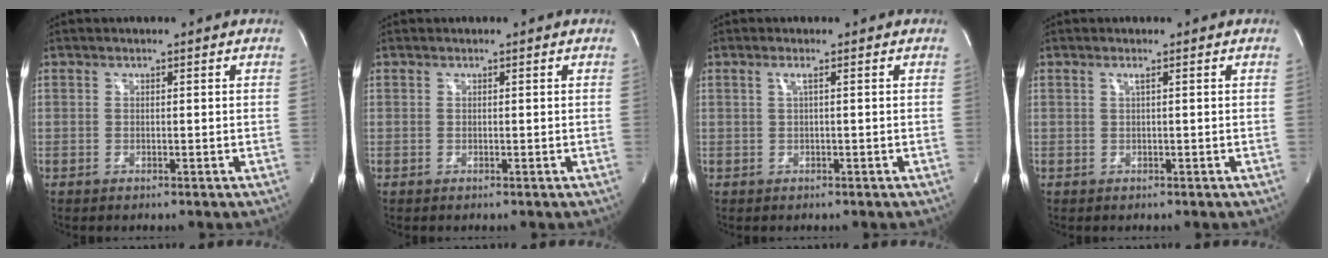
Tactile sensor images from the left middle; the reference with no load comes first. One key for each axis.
{"total": 0.0}
{"total": 1.0, "fx": 0.3, "fy": -0.3, "fz": 0.9, "tx": -0.024, "ty": 0.004, "tz": 0.007}
{"total": 0.7, "fx": 0.3, "fy": -0.2, "fz": 0.6, "tx": -0.018, "ty": 0.000, "tz": 0.009}